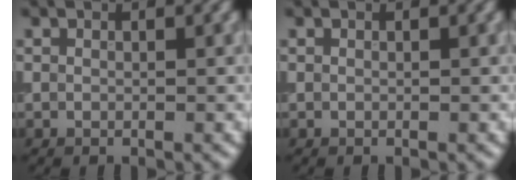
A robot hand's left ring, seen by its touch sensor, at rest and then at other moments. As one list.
[{"total": 0.0}]